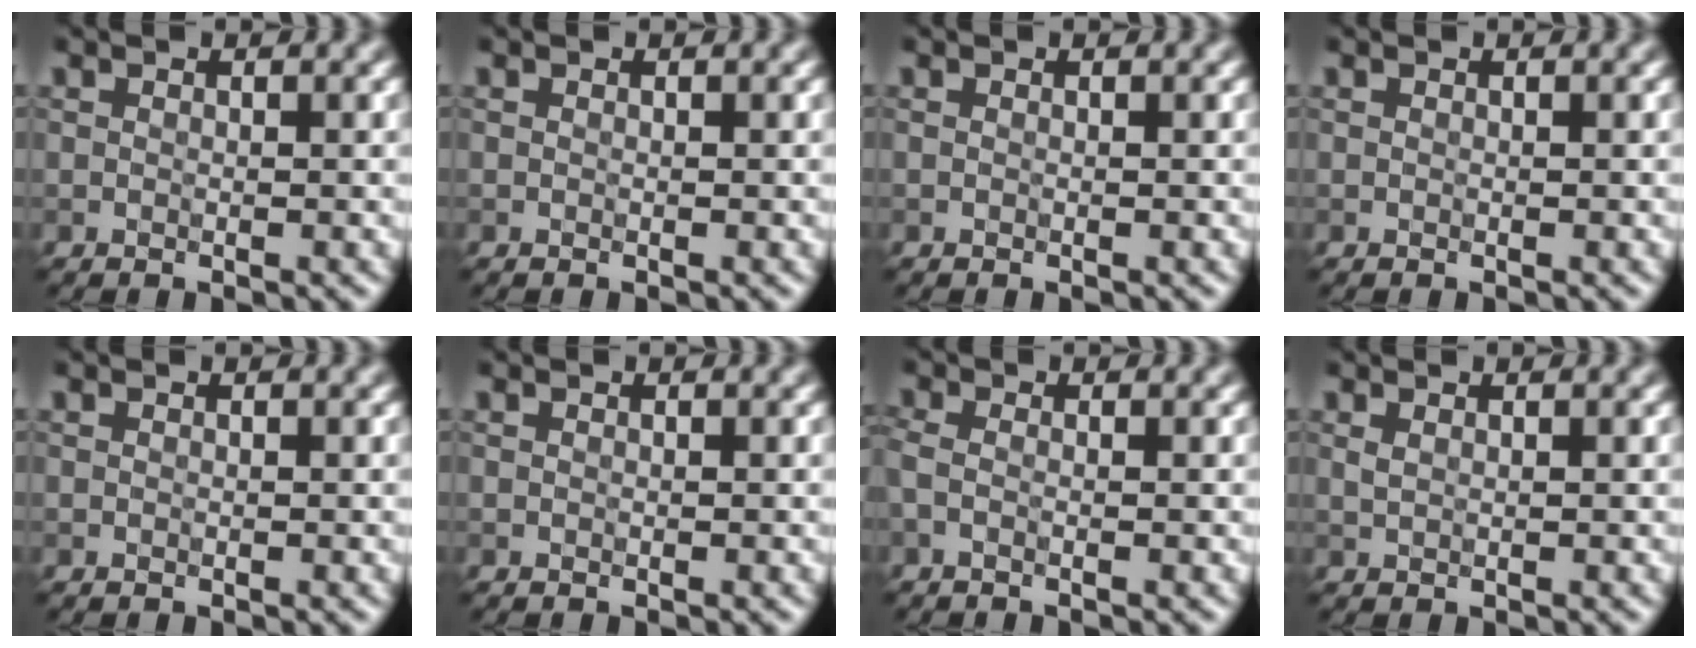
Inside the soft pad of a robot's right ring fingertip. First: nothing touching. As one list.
[{"total": 0.0}, {"total": 0.0}, {"total": 0.0}, {"total": 0.0}, {"total": 0.0}, {"total": 1.5, "force": [-0.4, 0.9, 1.2], "torque": [-0.024, -0.001, -0.015]}, {"total": 0.6, "force": [0.5, 0.2, 0.3], "torque": [-0.009, 0.004, 0.010]}]